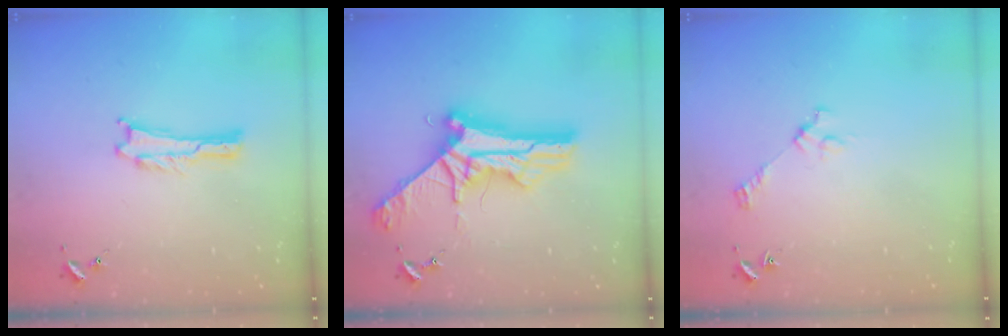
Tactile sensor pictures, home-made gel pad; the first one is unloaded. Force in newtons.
{"total": 10.7, "press": 10.7, "slide": 0.9}
{"total": 3.1, "press": 3.1, "slide": 0.2}